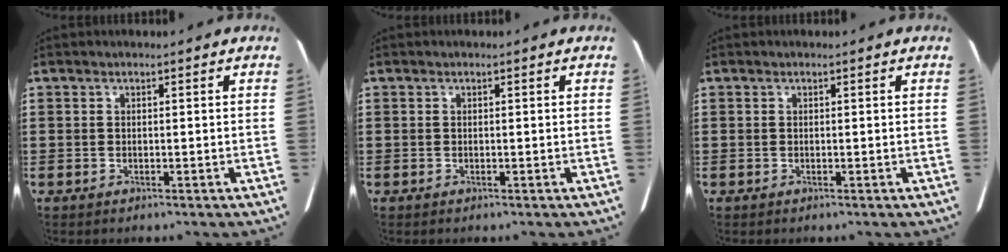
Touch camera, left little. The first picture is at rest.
{"total": 0.0}
{"total": 0.0}